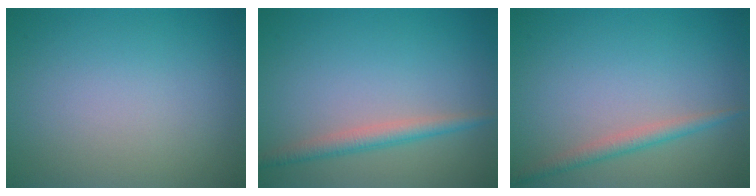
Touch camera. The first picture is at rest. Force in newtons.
{"total": 2.4, "press": 2.4, "slide": 0.0}
{"total": 1.8, "press": 1.8, "slide": 0.1}